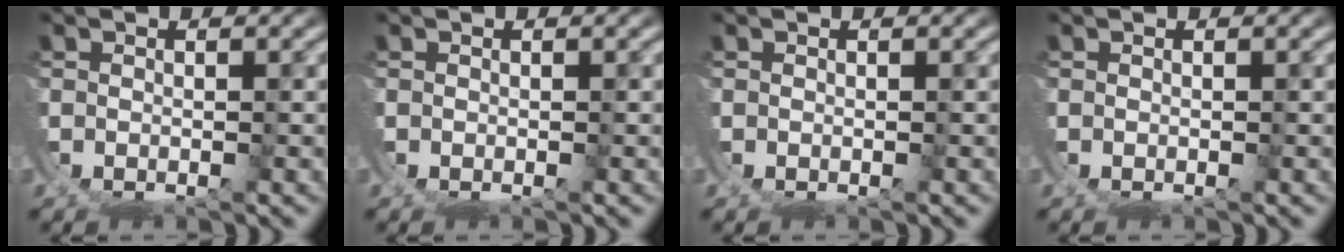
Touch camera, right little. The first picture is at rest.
{"total": 0.0}
{"total": 0.0}
{"total": 0.0}